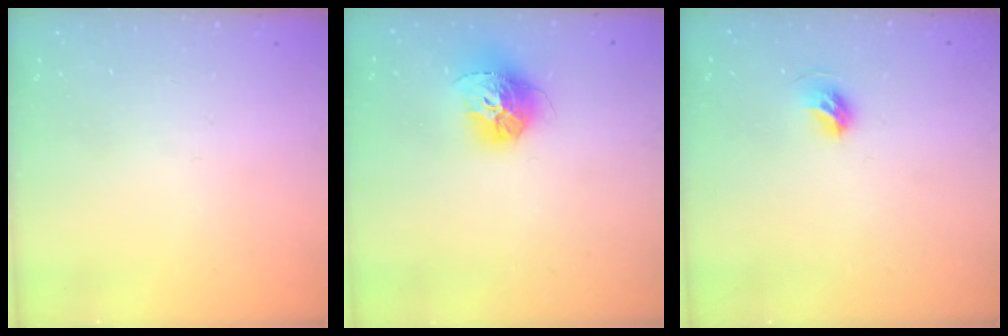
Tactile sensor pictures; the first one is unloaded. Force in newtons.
{"total": 13.6, "press": 13.5, "slide": 1.4}
{"total": 6.2, "press": 6.1, "slide": 1.2}